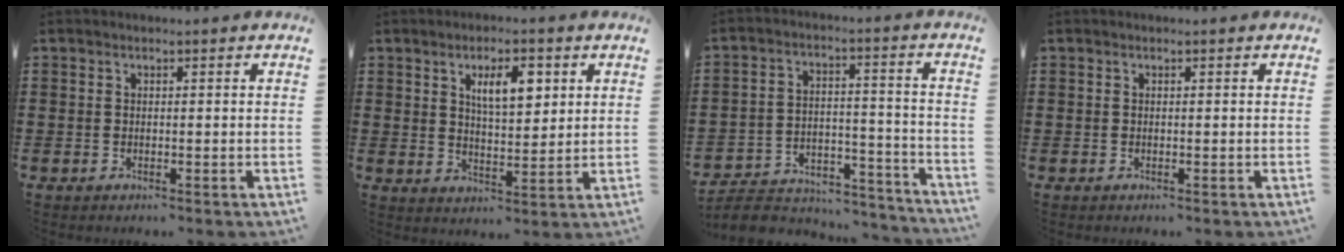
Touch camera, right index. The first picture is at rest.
{"total": 6.5, "force": [2.7, 2.5, 5.3], "torque": [-0.087, 0.000, 0.039]}
{"total": 6.6, "force": [-6.2, 1.4, 1.7], "torque": [-0.033, 0.011, -0.124]}
{"total": 0.0}